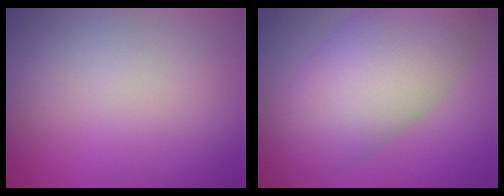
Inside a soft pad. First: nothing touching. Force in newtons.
{"total": 10.1, "press": 10.1, "slide": 0.2}